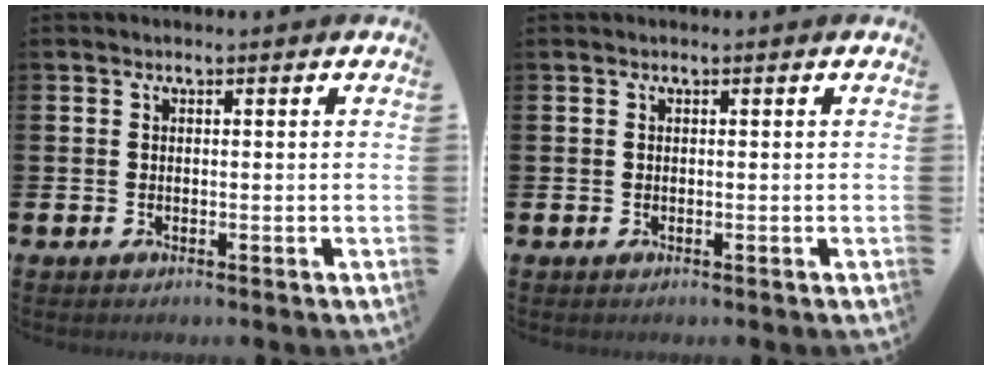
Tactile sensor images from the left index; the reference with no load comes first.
{"total": 0.0}